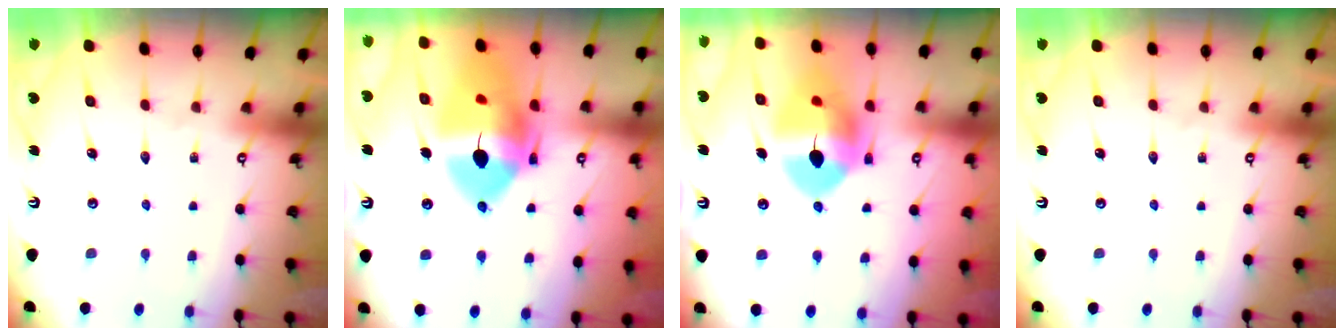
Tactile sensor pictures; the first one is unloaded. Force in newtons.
{"total": 20.8, "press": 20.7, "slide": 2.6}
{"total": 14.9, "press": 14.8, "slide": 2.0}
{"total": 0.0}